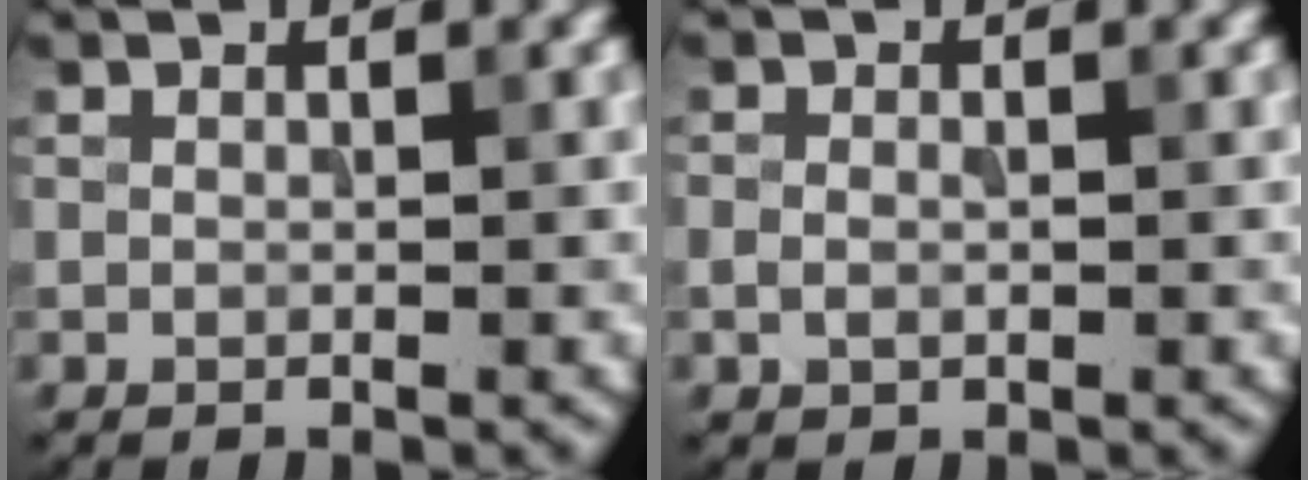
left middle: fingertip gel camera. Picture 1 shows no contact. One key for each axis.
{"total": 1.4, "fx": -0.2, "fy": 1.0, "fz": 0.9, "tx": -0.017, "ty": 0.001, "tz": -0.006}